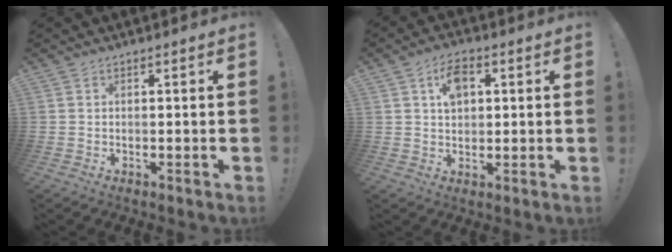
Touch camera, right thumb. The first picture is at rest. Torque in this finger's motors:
{"motor_torque": [-0.13, 0.19, 0.16, 0.23, 0.00]}